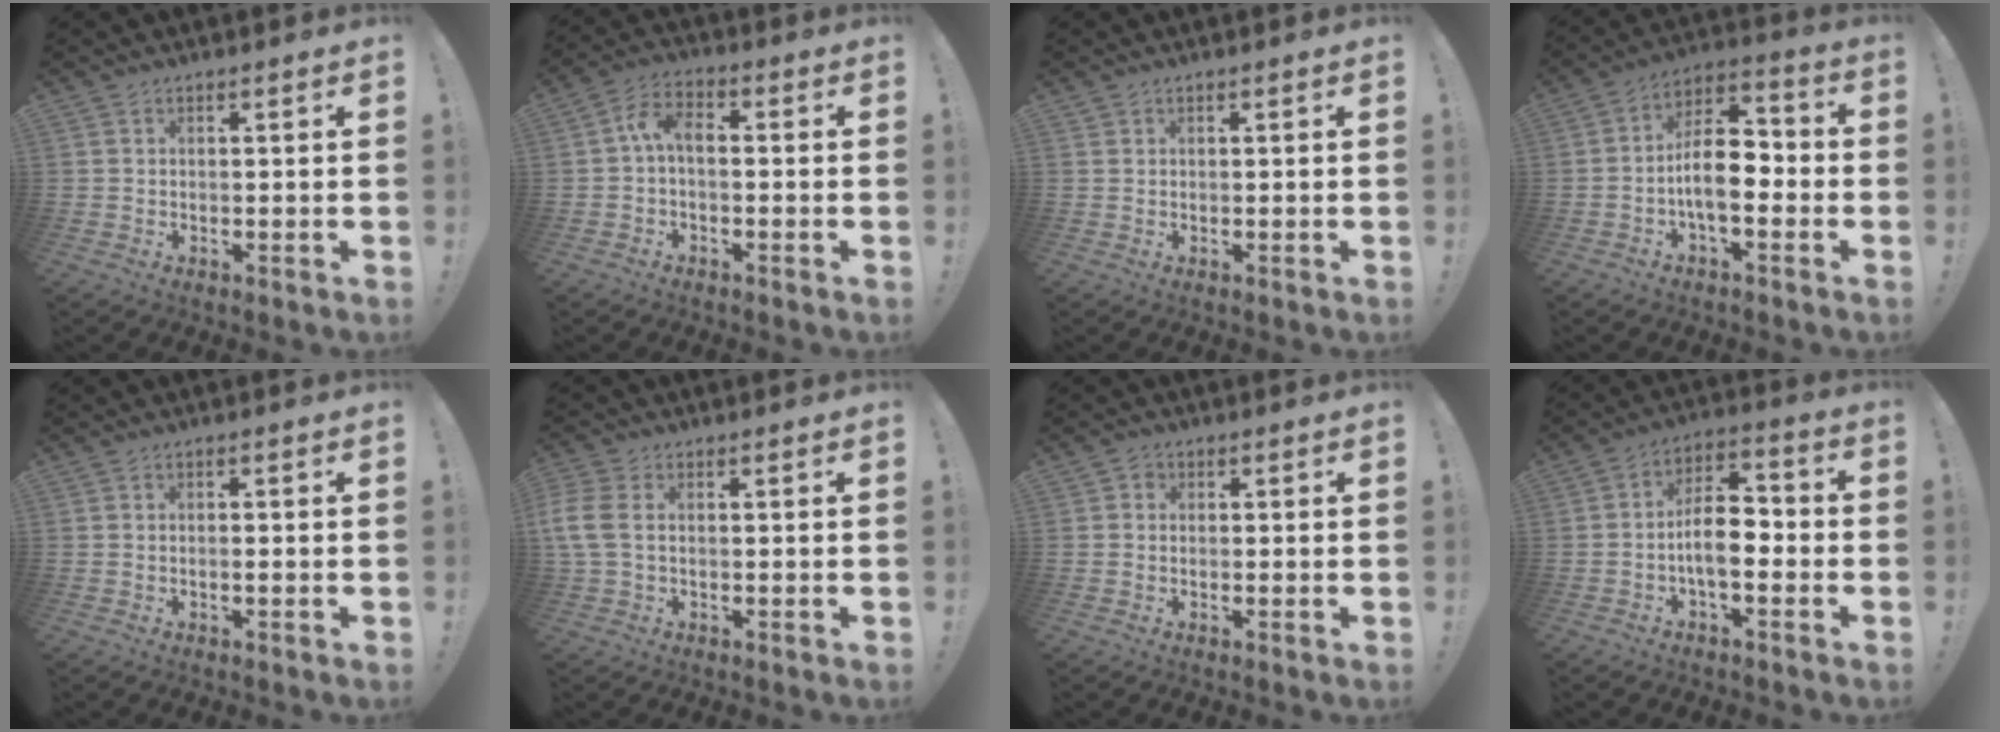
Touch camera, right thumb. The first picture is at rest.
{"total": 7.1, "force": [-0.2, 3.8, 6.0], "torque": [-0.120, 0.009, -0.001]}
{"total": 0.6, "force": [0.4, 0.4, 0.0], "torque": [0.003, -0.002, 0.008]}
{"total": 12.7, "force": [-3.1, 6.4, 10.6], "torque": [-0.187, 0.015, -0.057]}
{"total": 1.2, "force": [-0.6, 0.0, 1.0], "torque": [-0.013, -0.003, -0.013]}
{"total": 6.0, "force": [0.6, 3.9, 4.6], "torque": [-0.108, -0.002, 0.014]}
{"total": 1.6, "force": [-0.3, 1.4, 0.8], "torque": [-0.016, 0.007, -0.006]}
{"total": 10.8, "force": [-2.7, 5.4, 8.9], "torque": [-0.164, 0.015, -0.049]}